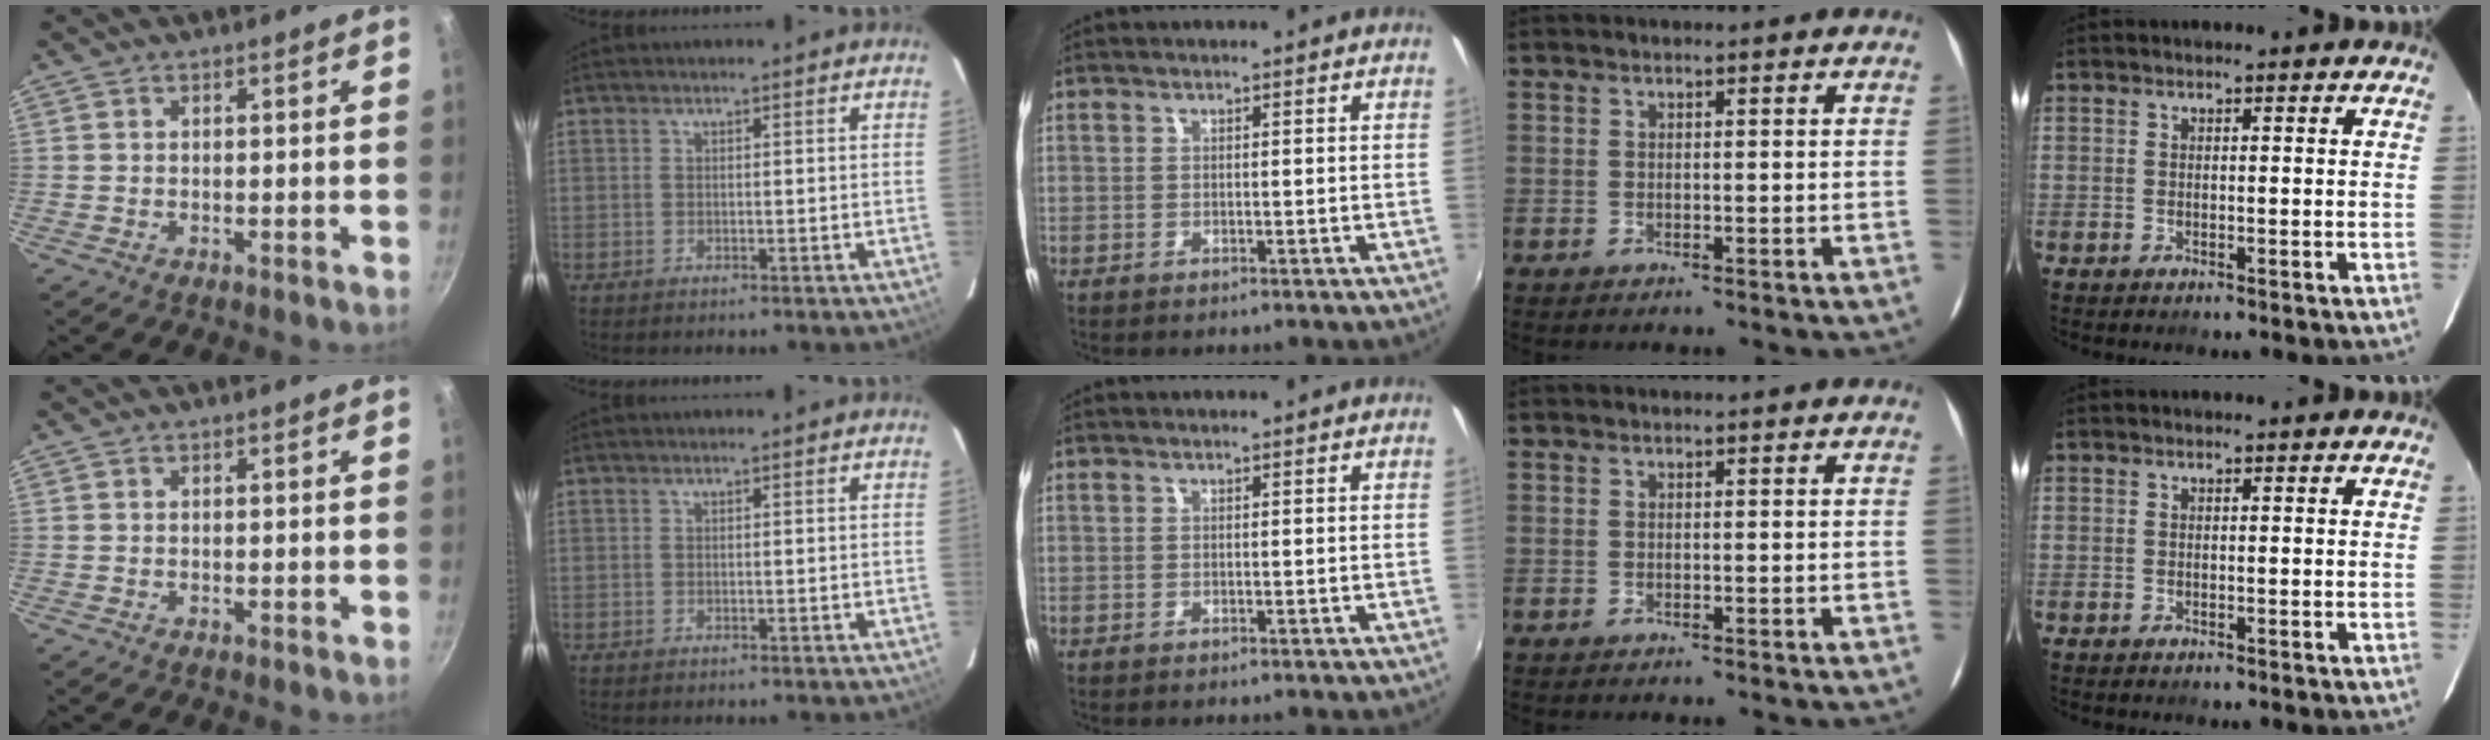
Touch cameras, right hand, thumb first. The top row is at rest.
{}